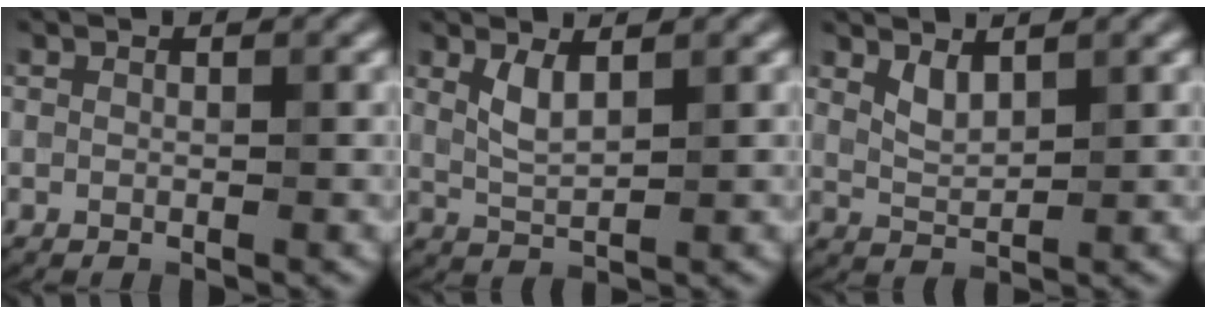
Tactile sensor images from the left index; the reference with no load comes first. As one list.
[{"total": 2.0, "force": [0.9, 0.6, 1.7], "torque": [-0.040, -0.008, 0.022]}, {"total": 1.7, "force": [1.0, 0.6, 1.2], "torque": [-0.031, -0.008, 0.024]}]